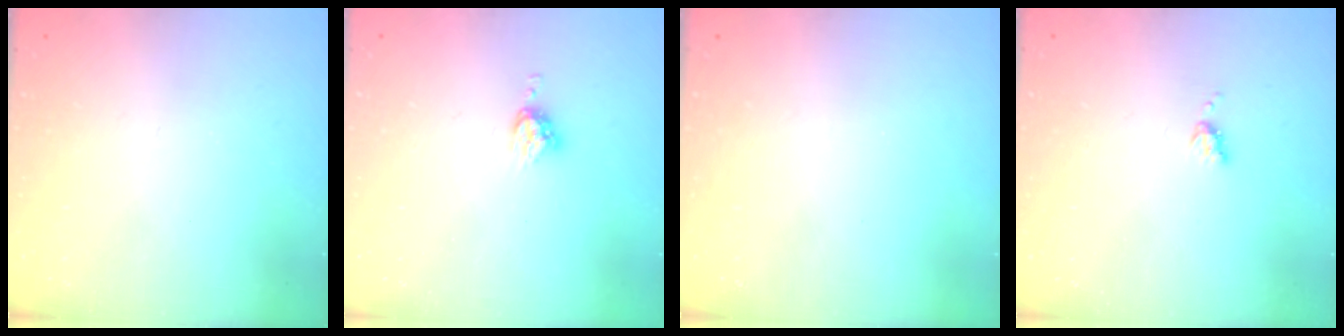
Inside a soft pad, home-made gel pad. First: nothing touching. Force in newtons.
{"total": 5.1, "press": 5.1, "slide": 0.7}
{"total": 0.0}
{"total": 4.0, "press": 4.0, "slide": 0.6}